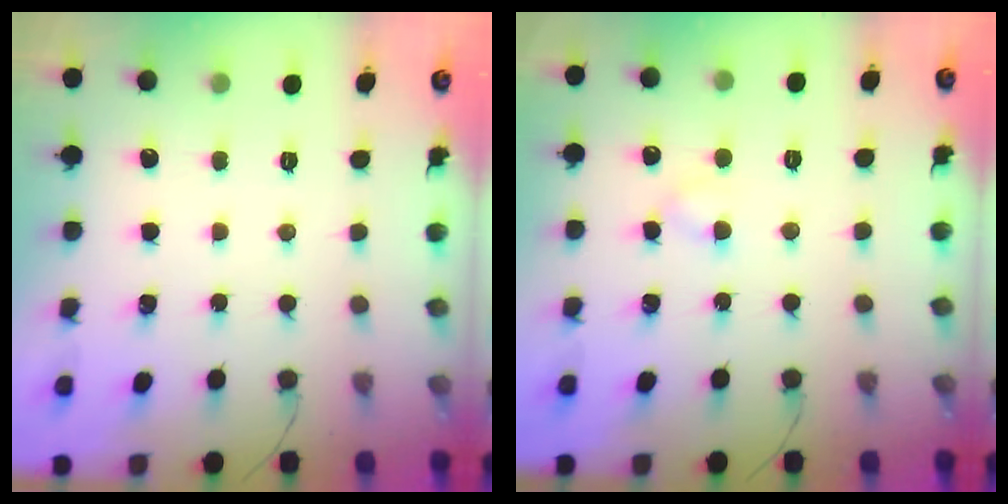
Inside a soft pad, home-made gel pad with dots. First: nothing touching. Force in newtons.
{"total": 2.7, "press": 2.5, "slide": 1.1}